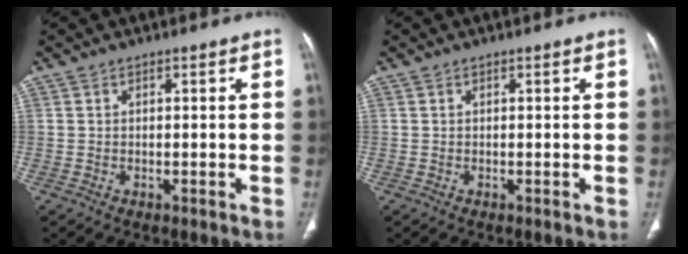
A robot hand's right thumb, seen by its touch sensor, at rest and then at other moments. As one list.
[{"total": 0.0}]